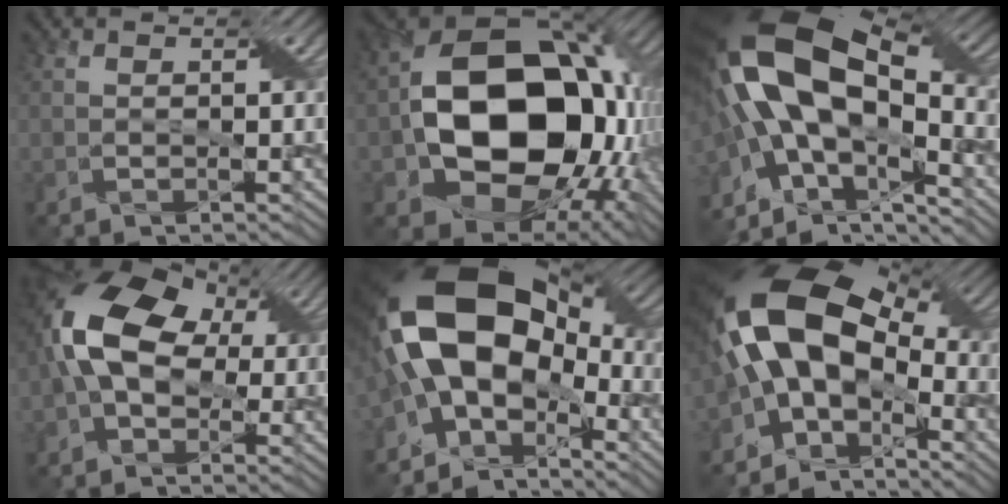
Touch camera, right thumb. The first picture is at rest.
{"total": 18.1, "force": [-1.6, 13.4, 12.1], "torque": [-0.217, -0.031, -0.012]}
{"total": 19.6, "force": [-0.9, 9.7, 17.0], "torque": [-0.346, -0.016, 0.000]}
{"total": 12.4, "force": [1.0, 8.5, 8.9], "torque": [-0.186, 0.011, 0.002]}
{"total": 17.5, "force": [-0.9, 10.9, 13.7], "torque": [-0.271, 0.006, -0.015]}
{"total": 16.5, "force": [-0.9, 10.3, 12.9], "torque": [-0.239, 0.003, -0.019]}